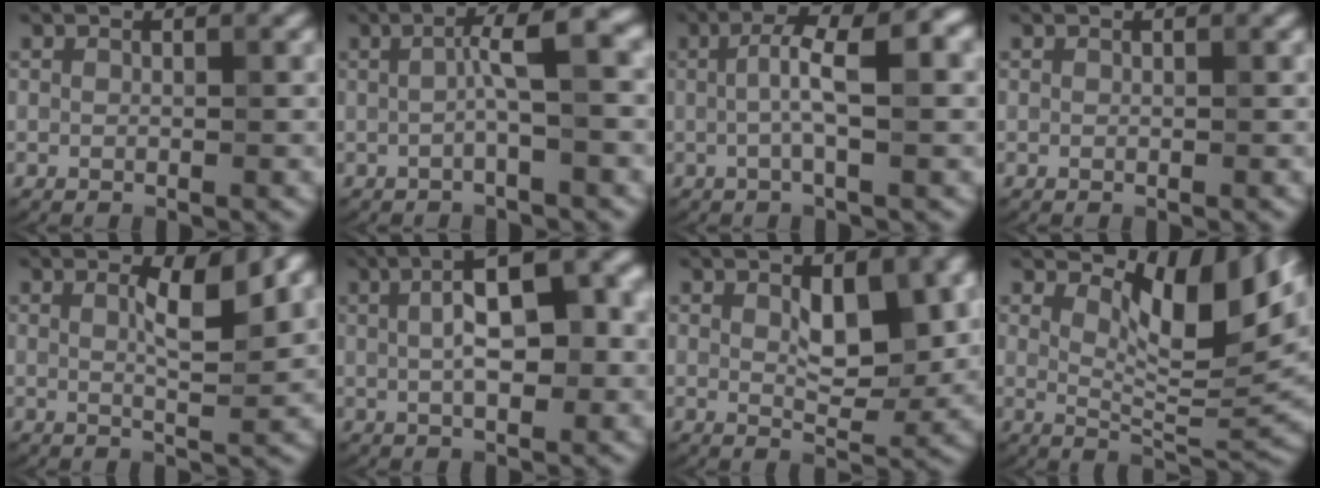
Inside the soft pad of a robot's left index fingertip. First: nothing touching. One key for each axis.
{"total": 4.0, "fx": 0.0, "fy": 0.5, "fz": 4.0, "tx": -0.064, "ty": 0.015, "tz": -0.006}
{"total": 4.9, "fx": 0.2, "fy": 1.0, "fz": 4.8, "tx": -0.084, "ty": 0.011, "tz": 0.001}
{"total": 0.0}
{"total": 3.9, "fx": 1.3, "fy": 0.8, "fz": 3.6, "tx": -0.056, "ty": 0.000, "tz": 0.020}
{"total": 8.9, "fx": 1.6, "fy": 3.4, "fz": 8.1, "tx": -0.123, "ty": 0.017, "tz": 0.017}
{"total": 5.2, "fx": 1.3, "fy": 2.3, "fz": 4.4, "tx": -0.068, "ty": -0.004, "tz": 0.025}
{"total": 7.9, "fx": 3.7, "fy": 2.7, "fz": 6.4, "tx": -0.094, "ty": -0.007, "tz": 0.061}